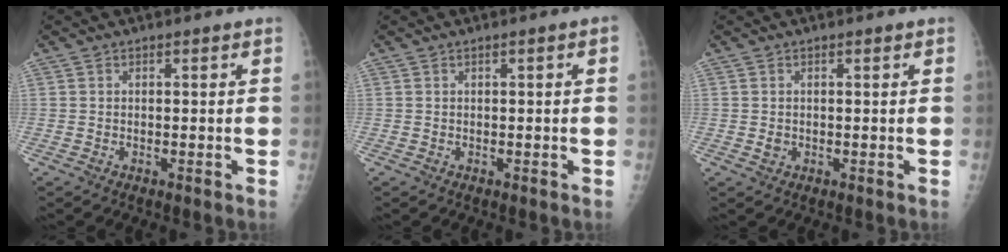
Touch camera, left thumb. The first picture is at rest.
{"total": 1.0, "force": [0.1, 0.1, 1.0], "torque": [-0.020, 0.004, 0.003]}
{"total": 1.0, "force": [0.0, 0.9, 0.3], "torque": [0.000, 0.000, 0.002]}